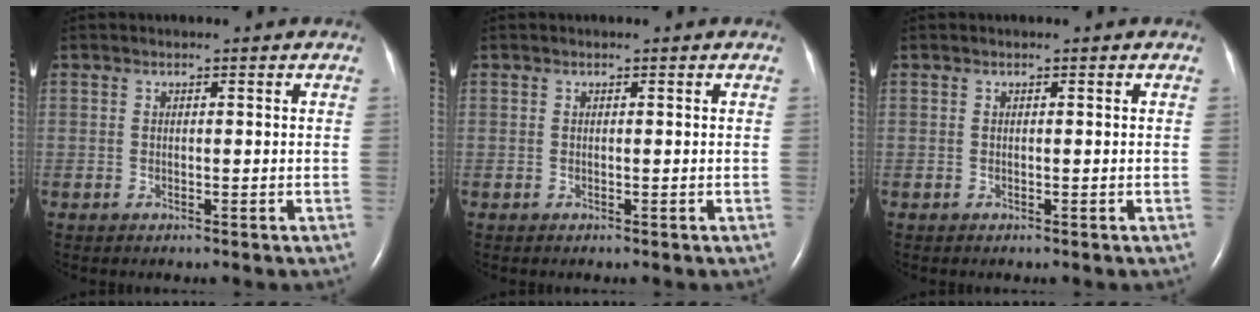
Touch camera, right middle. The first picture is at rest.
{"total": 0.0}
{"total": 0.0}